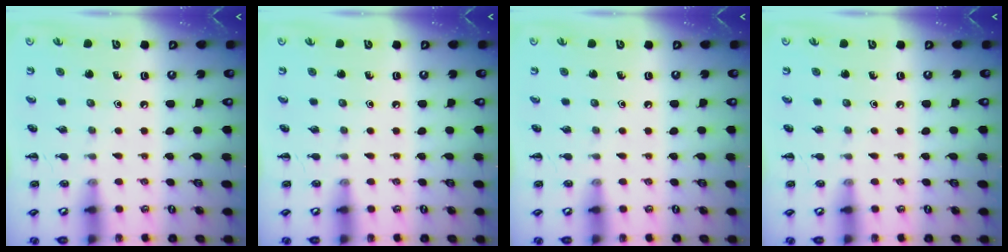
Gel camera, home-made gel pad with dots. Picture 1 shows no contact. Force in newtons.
{"total": 0.0}
{"total": 0.0}
{"total": 0.0}